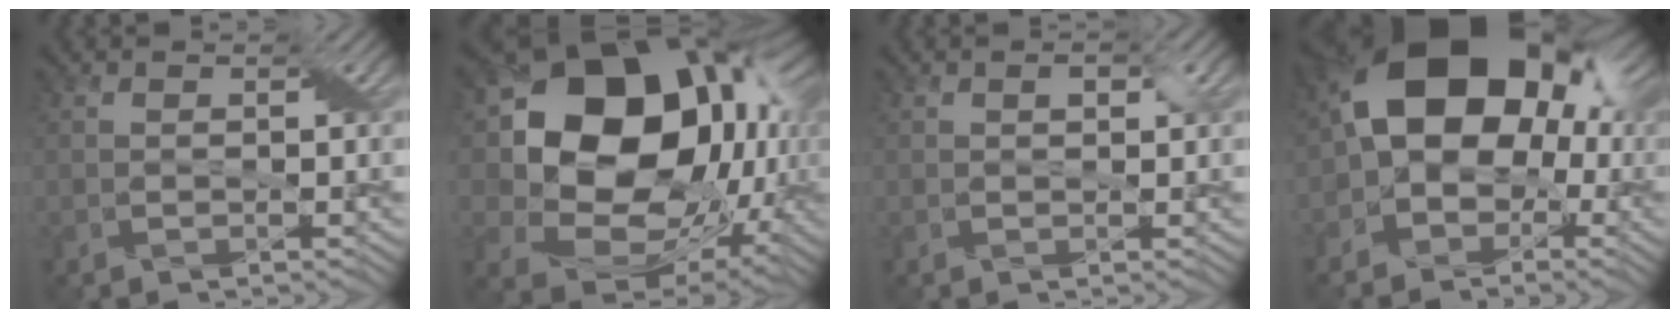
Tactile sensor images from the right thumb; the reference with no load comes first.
{"total": 19.3, "force": [3.1, 15.2, 11.6], "torque": [-0.237, -0.028, 0.084]}
{"total": 1.1, "force": [0.5, 0.5, 0.8], "torque": [-0.012, -0.001, 0.008]}
{"total": 15.2, "force": [0.6, 11.0, 10.5], "torque": [-0.145, 0.001, 0.005]}